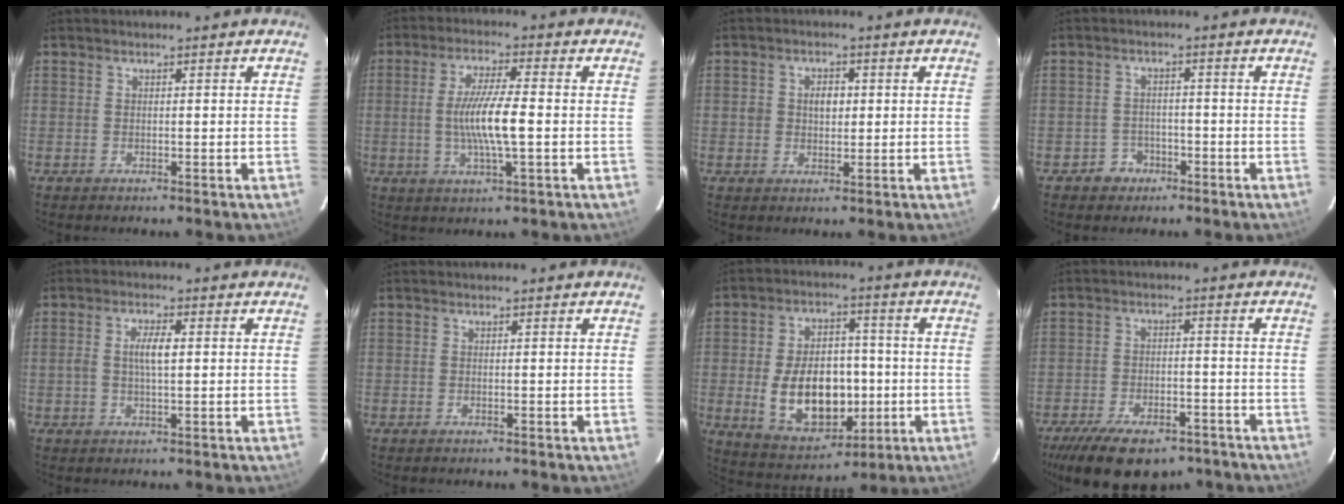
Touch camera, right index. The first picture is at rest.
{"total": 9.1, "force": [-1.0, 1.1, 9.0], "torque": [-0.169, -0.004, -0.019]}
{"total": 3.5, "force": [0.3, 2.8, 2.1], "torque": [-0.033, 0.010, 0.005]}
{"total": 3.9, "force": [-2.3, 3.2, 0.2], "torque": [-0.014, 0.014, -0.034]}
{"total": 4.0, "force": [0.3, 1.2, 3.8], "torque": [-0.072, 0.006, 0.006]}
{"total": 0.0}
{"total": 16.0, "force": [-2.5, 10.1, 12.2], "torque": [-0.241, 0.008, -0.014]}
{"total": 17.2, "force": [-12.2, 7.8, 9.3], "torque": [-0.200, -0.022, -0.180]}